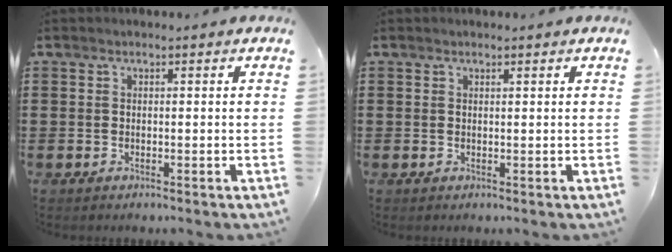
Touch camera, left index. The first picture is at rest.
{"total": 0.6, "force": [0.4, 0.0, 0.4], "torque": [-0.009, -0.001, 0.010]}